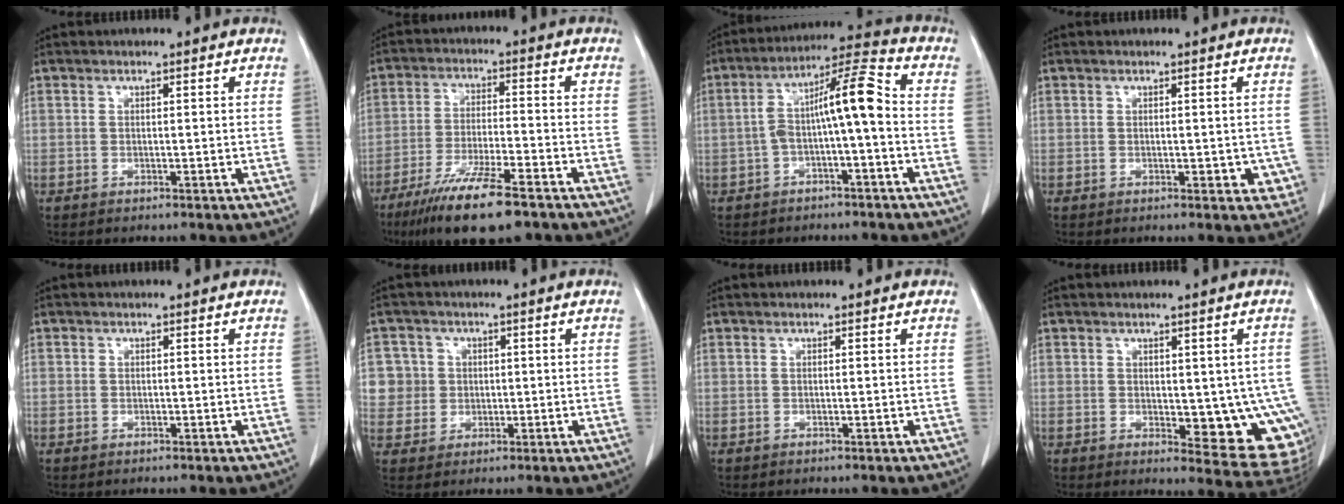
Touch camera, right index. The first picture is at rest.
{"total": 13.0, "force": [-9.0, 1.7, 9.3], "torque": [-0.168, -0.033, -0.151]}
{"total": 9.5, "force": [-1.2, 1.2, 9.3], "torque": [-0.160, 0.040, -0.024]}
{"total": 3.3, "force": [-0.7, 2.0, 2.5], "torque": [-0.009, 0.003, -0.003]}
{"total": 0.0}
{"total": 6.0, "force": [0.9, 6.0, 0.2], "torque": [0.003, 0.019, 0.022]}
{"total": 0.0}
{"total": 11.4, "force": [-1.1, 4.7, 10.4], "torque": [-0.100, -0.019, -0.003]}